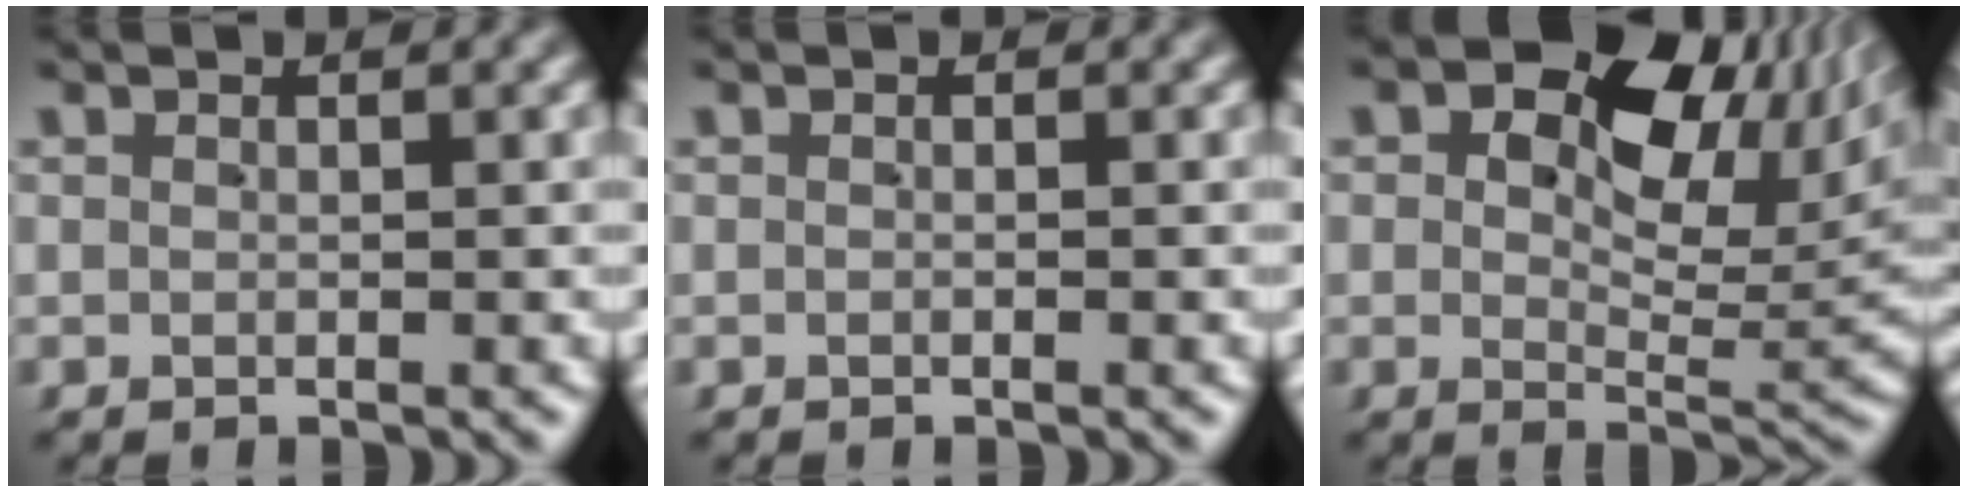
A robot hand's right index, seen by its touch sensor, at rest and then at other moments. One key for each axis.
{"total": 0.0}
{"total": 9.4, "fx": 2.6, "fy": 5.1, "fz": 7.5, "tx": -0.099, "ty": -0.007, "tz": 0.039}